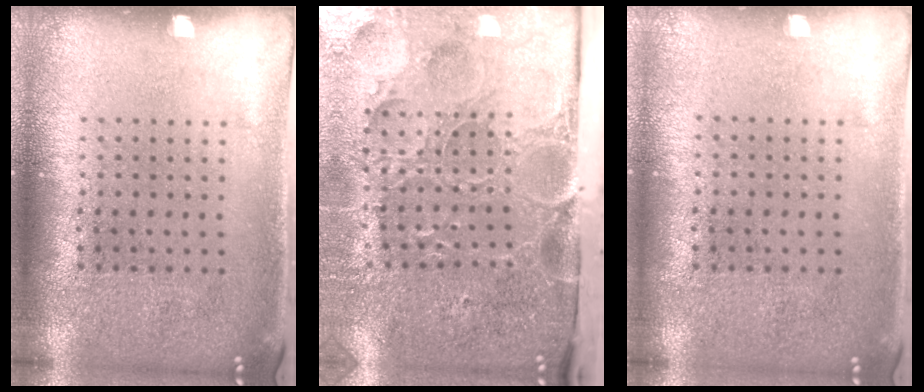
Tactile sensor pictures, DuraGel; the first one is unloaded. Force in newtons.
{"total": 5.2, "press": 4.1, "slide": 3.3}
{"total": 0.0}